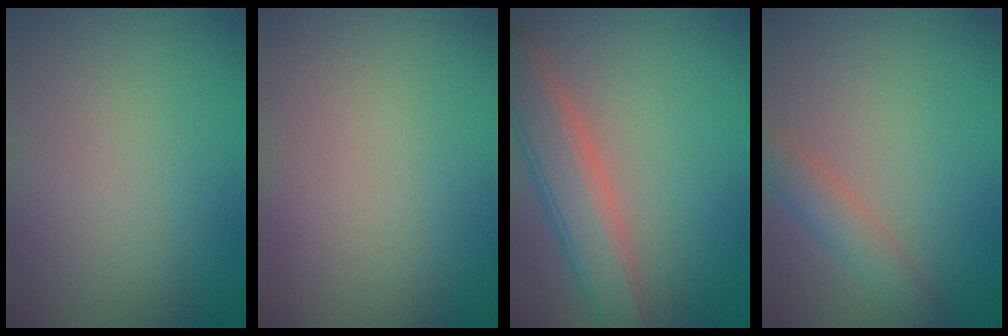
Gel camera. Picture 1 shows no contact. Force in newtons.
{"total": 0.0}
{"total": 5.2, "press": 5.2, "slide": 0.4}
{"total": 2.2, "press": 2.2, "slide": 0.1}